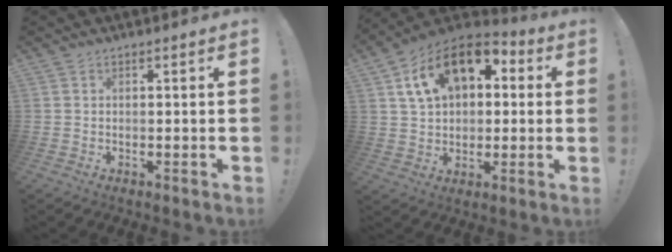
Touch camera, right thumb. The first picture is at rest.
{"total": 17.5, "force": [7.2, 11.4, 11.2], "torque": [-0.172, -0.017, 0.134]}